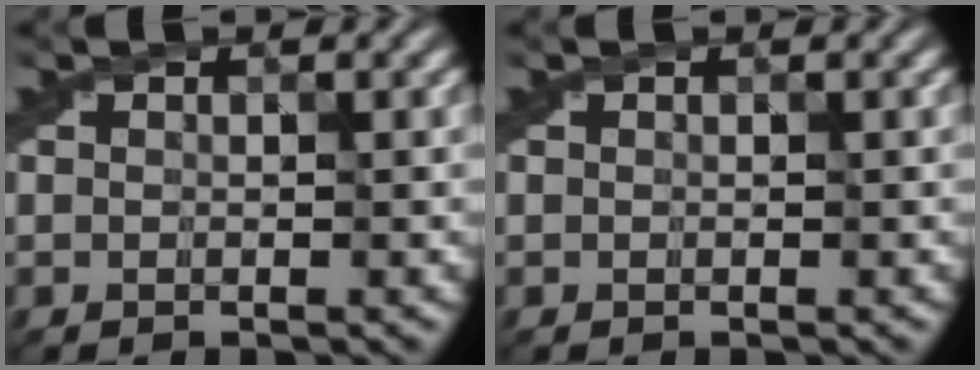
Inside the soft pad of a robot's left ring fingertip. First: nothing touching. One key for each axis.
{"total": 0.0}